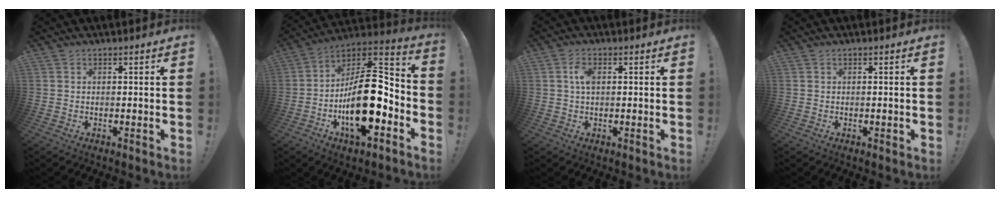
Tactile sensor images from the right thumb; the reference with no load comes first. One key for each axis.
{"total": 22.7, "fx": -5.1, "fy": 11.0, "fz": 19.2, "tx": -0.326, "ty": 0.026, "tz": -0.074}
{"total": 4.1, "fx": 0.8, "fy": 2.2, "fz": 3.3, "tx": -0.053, "ty": 0.003, "tz": 0.010}
{"total": 0.6, "fx": 0.0, "fy": 0.6, "fz": 0.1, "tx": 0.000, "ty": 0.002, "tz": 0.000}